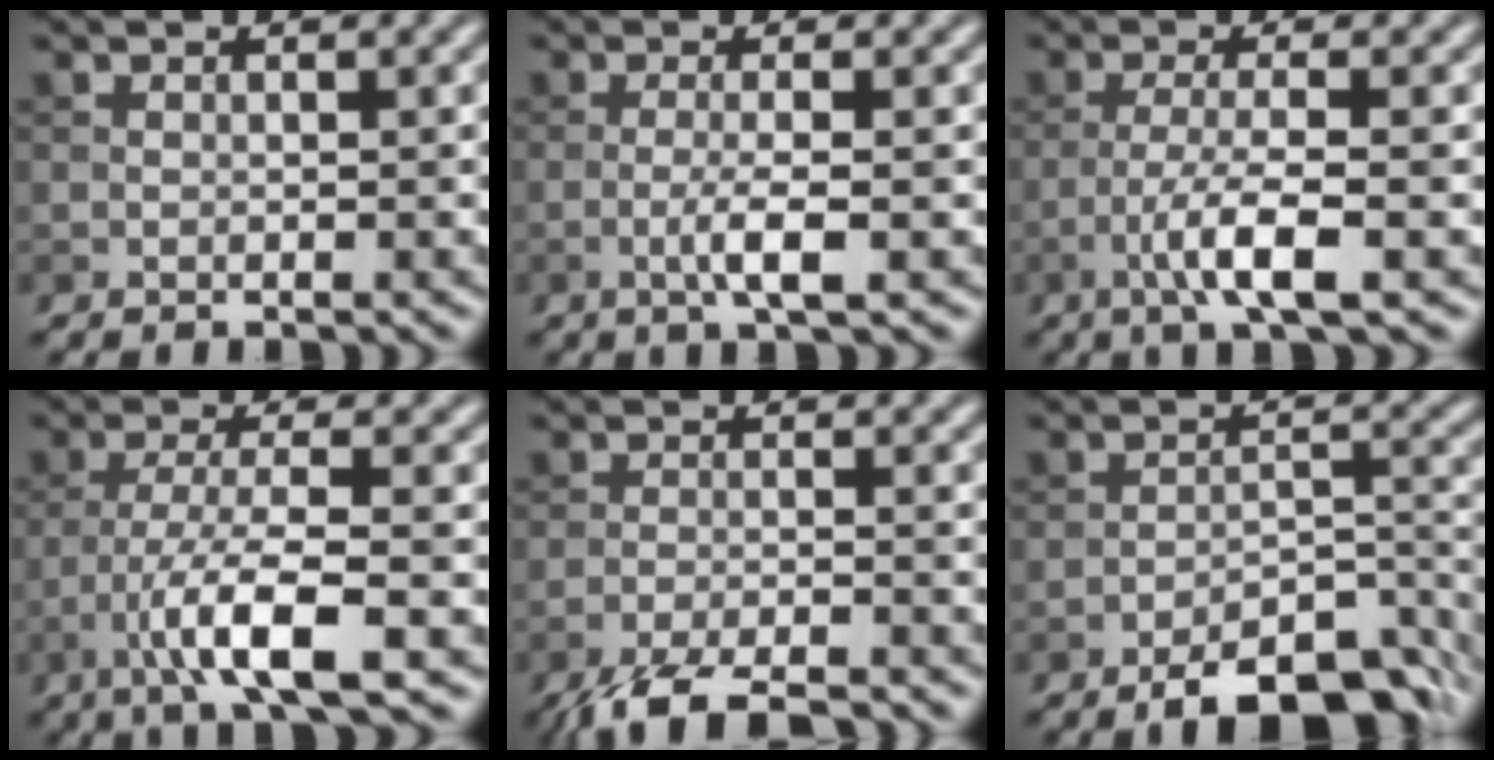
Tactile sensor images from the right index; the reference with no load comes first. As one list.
[{"total": 2.7, "force": [-0.7, 0.3, 2.6], "torque": [-0.050, 0.001, -0.019]}, {"total": 4.2, "force": [-1.7, 0.6, 3.8], "torque": [-0.073, 0.006, -0.039]}, {"total": 6.2, "force": [-2.7, 1.2, 5.5], "torque": [-0.100, 0.002, -0.056]}, {"total": 5.5, "force": [-4.5, 0.9, 3.1], "torque": [-0.051, -0.008, -0.088]}, {"total": 8.8, "force": [-6.7, 2.9, 4.9], "torque": [-0.065, 0.003, -0.108]}]